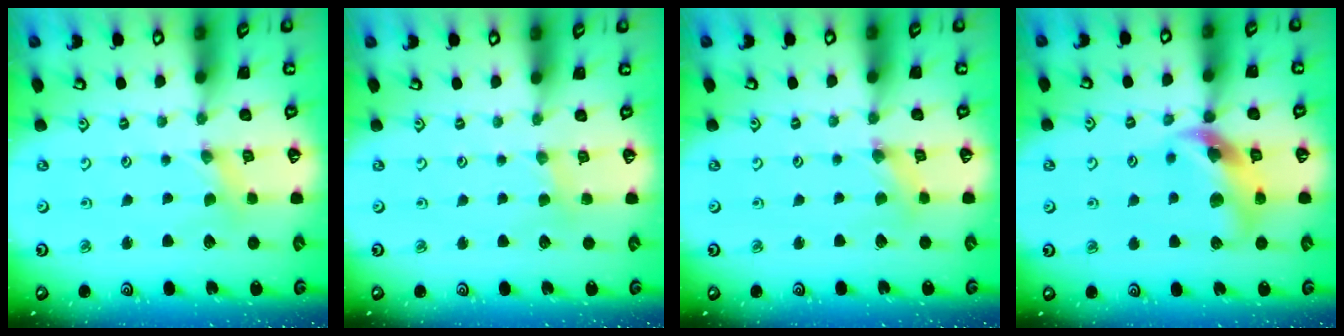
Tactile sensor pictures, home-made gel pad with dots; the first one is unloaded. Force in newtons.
{"total": 1.9, "press": 1.8, "slide": 0.4}
{"total": 1.4, "press": 1.3, "slide": 0.3}
{"total": 12.4, "press": 12.3, "slide": 1.8}